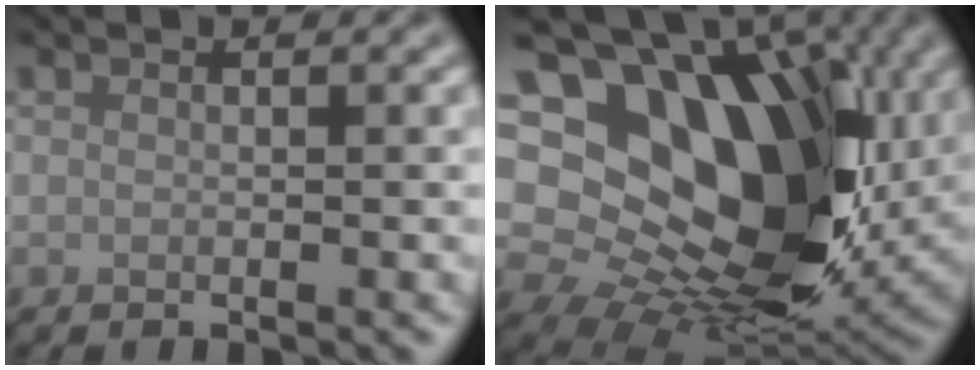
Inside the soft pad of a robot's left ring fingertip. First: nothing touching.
{"total": 19.5, "force": [4.9, 13.5, 13.2], "torque": [-0.207, 0.014, 0.109]}